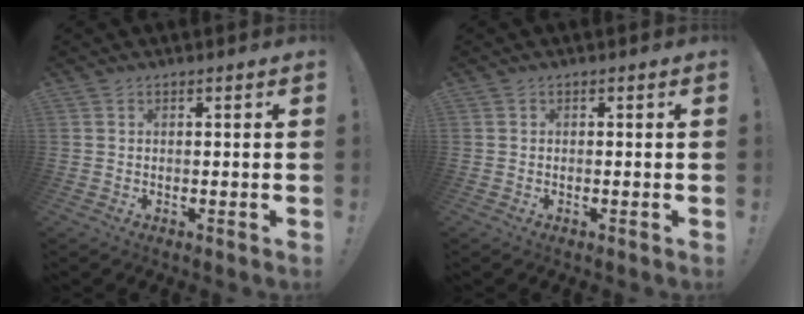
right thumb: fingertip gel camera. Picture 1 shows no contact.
{"total": 0.0}